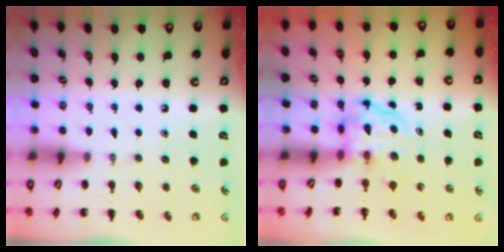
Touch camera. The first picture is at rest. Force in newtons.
{"total": 3.9, "press": 3.9, "slide": 0.3}